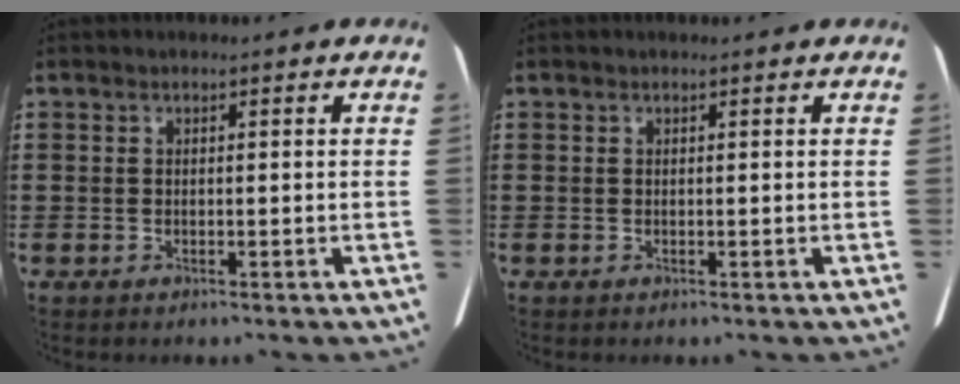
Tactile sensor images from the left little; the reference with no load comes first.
{"total": 0.0}